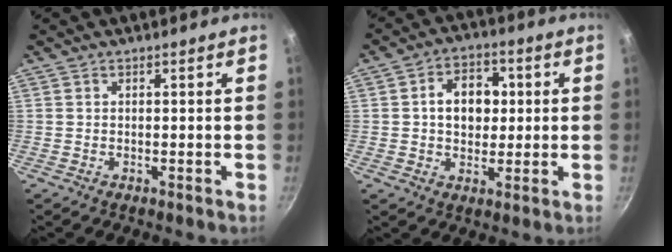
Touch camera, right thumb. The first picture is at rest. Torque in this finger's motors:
{"motor_torque": [0.48, 0.76, 0.59, -0.46, -0.01]}